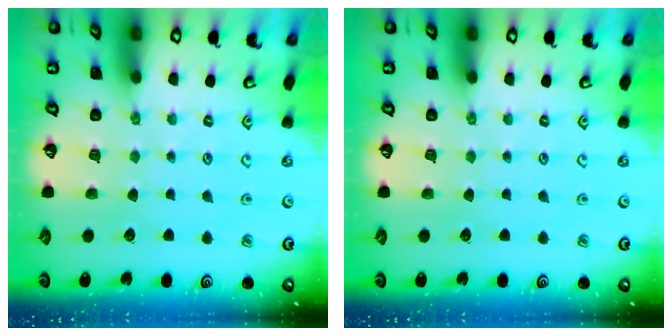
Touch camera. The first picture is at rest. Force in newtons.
{"total": 0.0}